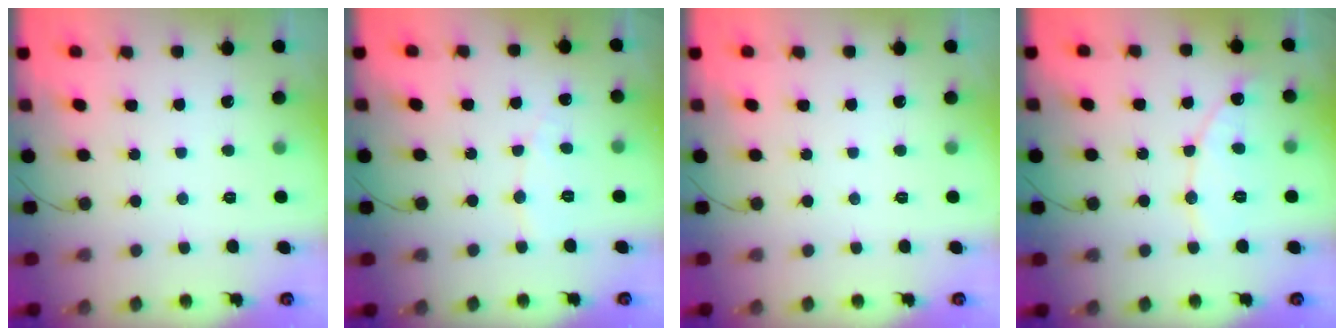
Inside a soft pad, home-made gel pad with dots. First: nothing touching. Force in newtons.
{"total": 4.9, "press": 4.9, "slide": 0.5}
{"total": 0.0}
{"total": 8.7, "press": 8.7, "slide": 0.7}